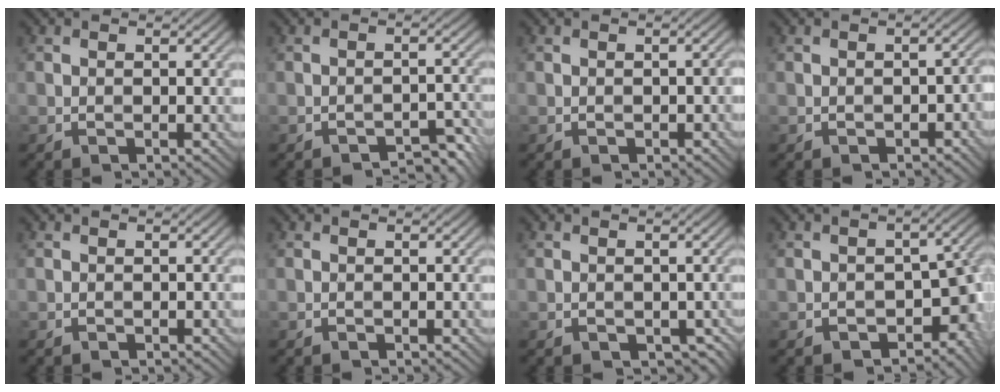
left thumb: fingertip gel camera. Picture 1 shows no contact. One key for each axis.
{"total": 3.2, "fx": -2.8, "fy": 0.7, "fz": 1.2, "tx": -0.015, "ty": 0.009, "tz": -0.033}
{"total": 0.7, "fx": -0.3, "fy": 0.3, "fz": 0.5, "tx": -0.009, "ty": -0.001, "tz": -0.003}
{"total": 1.9, "fx": -0.9, "fy": 1.1, "fz": 1.2, "tx": -0.022, "ty": -0.005, "tz": -0.010}
{"total": 0.0}
{"total": 0.0}
{"total": 2.0, "fx": -0.2, "fy": 1.6, "fz": 1.3, "tx": -0.026, "ty": -0.010, "tz": 0.001}
{"total": 7.8, "fx": -2.7, "fy": 5.1, "fz": 5.2, "tx": -0.074, "ty": -0.020, "tz": -0.030}